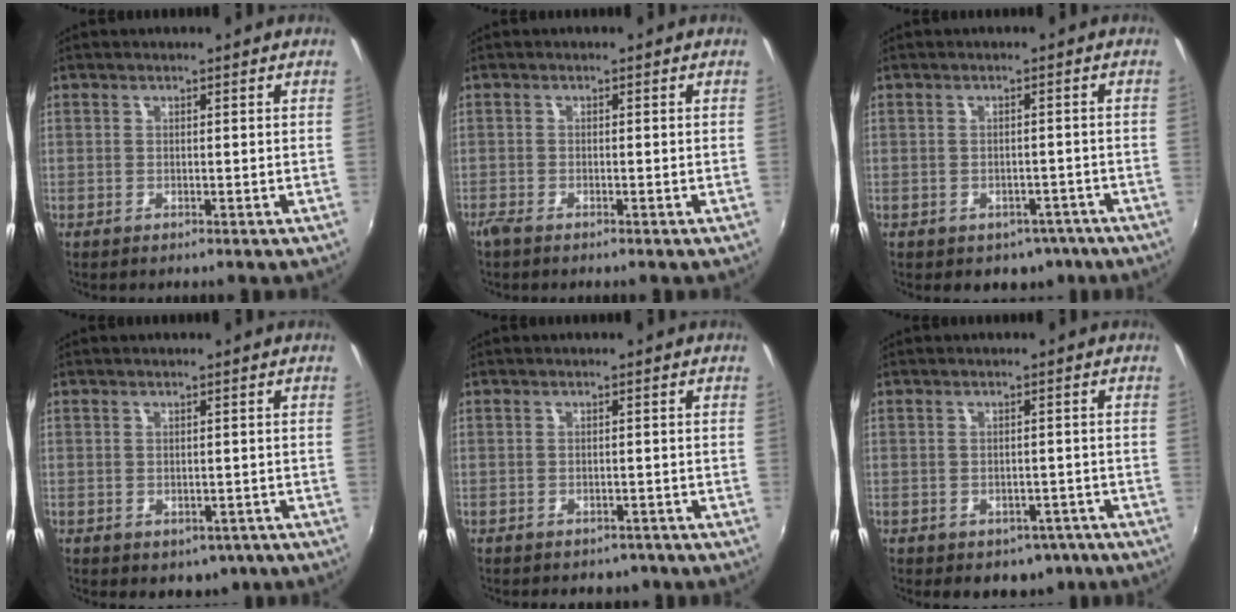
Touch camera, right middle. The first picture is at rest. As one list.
[{"total": 1.4, "force": [-1.2, 0.2, 0.7], "torque": [-0.017, -0.006, -0.026]}, {"total": 5.8, "force": [-3.6, 4.1, 1.8], "torque": [-0.037, 0.005, -0.031]}, {"total": 3.9, "force": [-1.7, 3.0, 1.9], "torque": [-0.035, -0.009, -0.015]}, {"total": 4.2, "force": [-3.2, 2.4, 1.1], "torque": [-0.024, -0.009, -0.038]}, {"total": 6.4, "force": [-3.8, 4.6, 2.5], "torque": [-0.048, 0.000, -0.034]}]